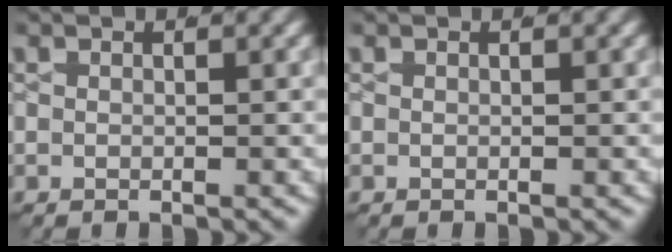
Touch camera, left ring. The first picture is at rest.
{"total": 0.0}